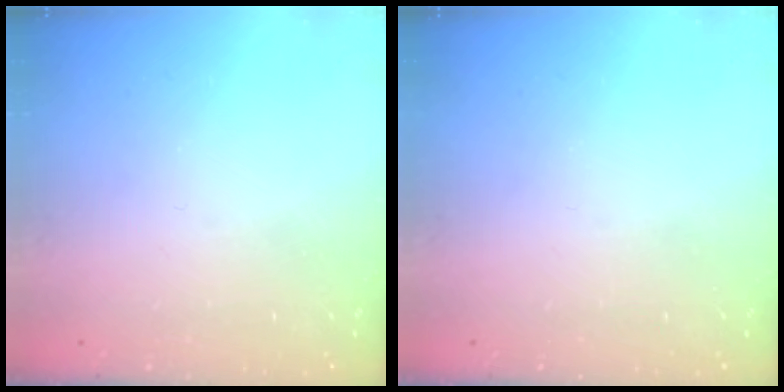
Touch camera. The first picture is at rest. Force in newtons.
{"total": 0.0}